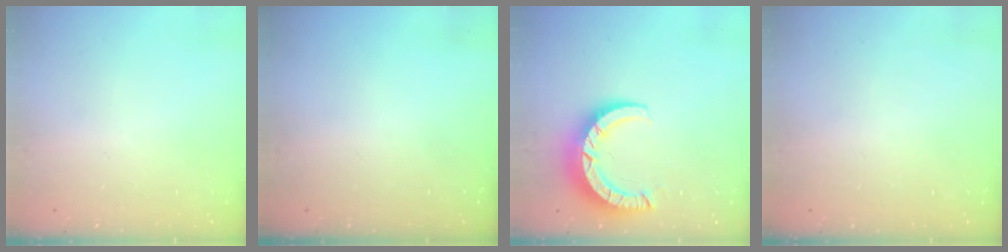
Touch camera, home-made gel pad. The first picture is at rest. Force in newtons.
{"total": 0.0}
{"total": 8.9, "press": 8.8, "slide": 1.1}
{"total": 2.5, "press": 2.5, "slide": 0.2}